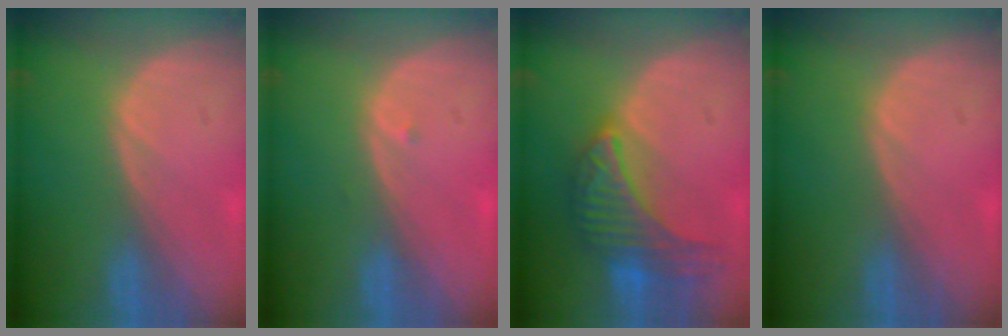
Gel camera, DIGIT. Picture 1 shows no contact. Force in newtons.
{"total": 0.5, "press": 0.4, "slide": 0.3}
{"total": 8.8, "press": 8.8, "slide": 0.3}
{"total": 0.0}